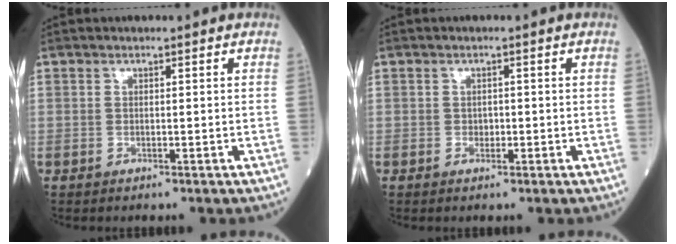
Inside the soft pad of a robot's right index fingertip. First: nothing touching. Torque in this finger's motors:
{"motor_torque": [-0.27, -0.04, -0.02, -0.01]}